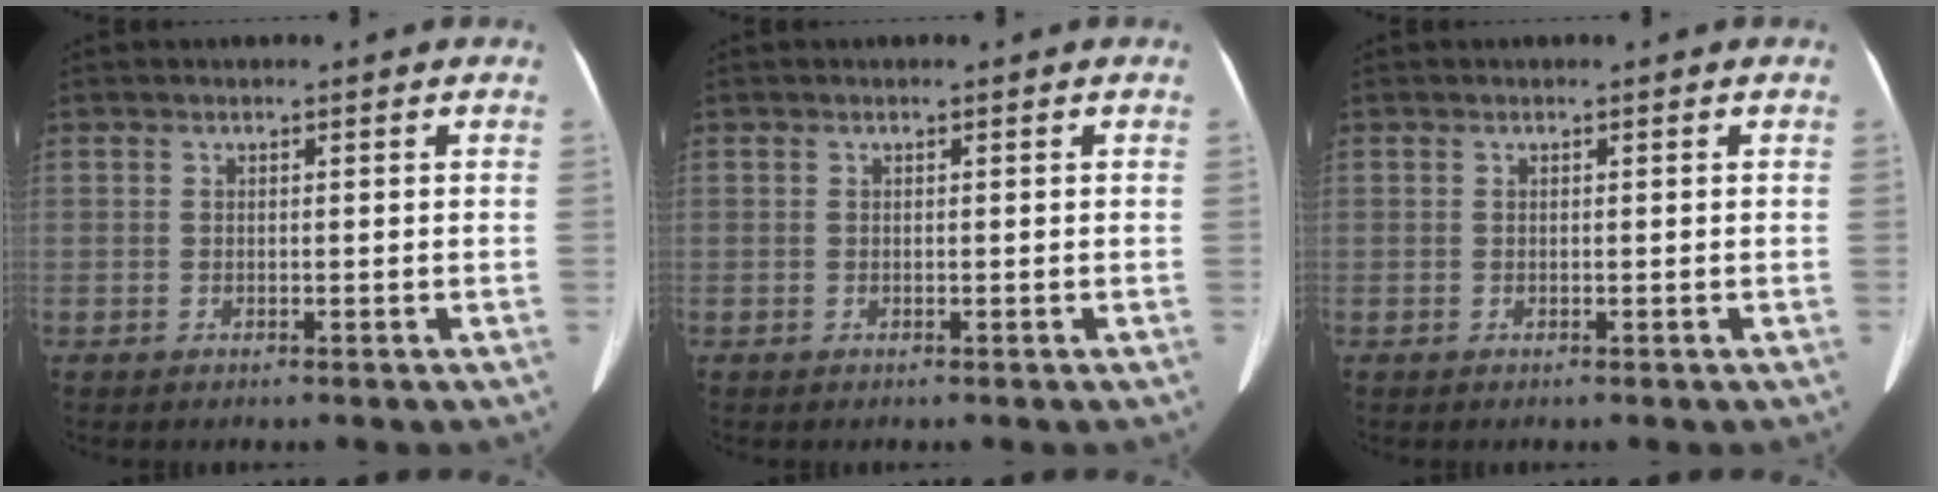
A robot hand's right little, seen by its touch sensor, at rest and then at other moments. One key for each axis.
{"total": 0.0}
{"total": 0.0}